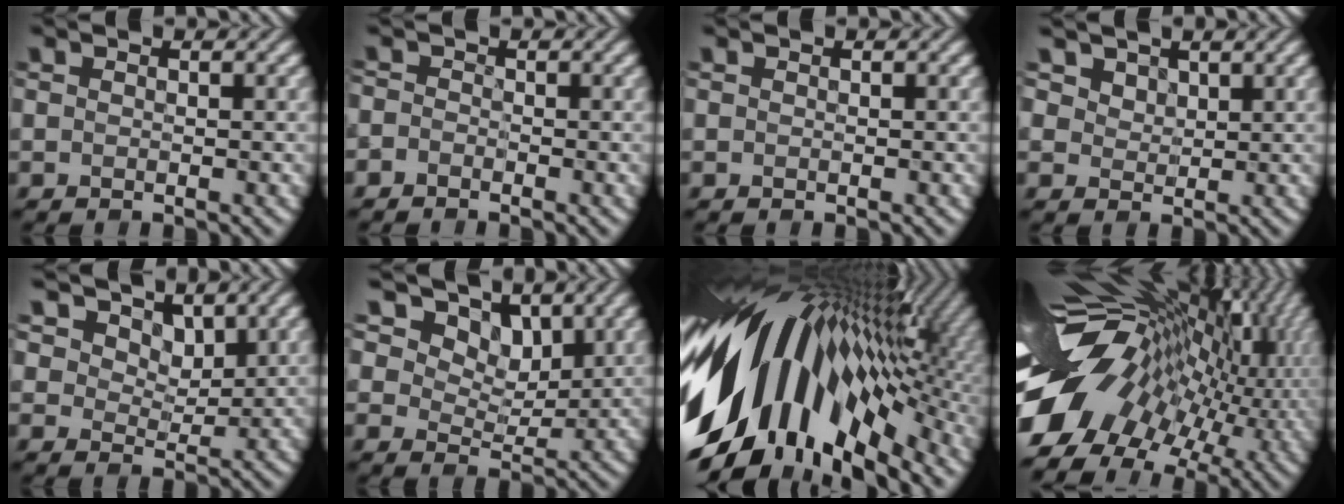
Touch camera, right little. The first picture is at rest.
{"total": 1.1, "force": [-1.0, 0.5, 0.1], "torque": [0.000, 0.002, -0.024]}
{"total": 0.0}
{"total": 2.8, "force": [2.2, 1.6, 1.0], "torque": [-0.031, -0.003, 0.048]}
{"total": 5.0, "force": [3.4, 2.9, 2.2], "torque": [-0.057, -0.017, 0.060]}
{"total": 11.2, "force": [7.0, 6.8, 5.4], "torque": [-0.112, 0.001, 0.109]}
{"total": 17.9, "force": [-0.5, 10.4, 14.6], "torque": [-0.254, -0.008, -0.021]}
{"total": 18.2, "force": [-0.3, 11.9, 13.7], "torque": [-0.251, -0.007, 0.000]}